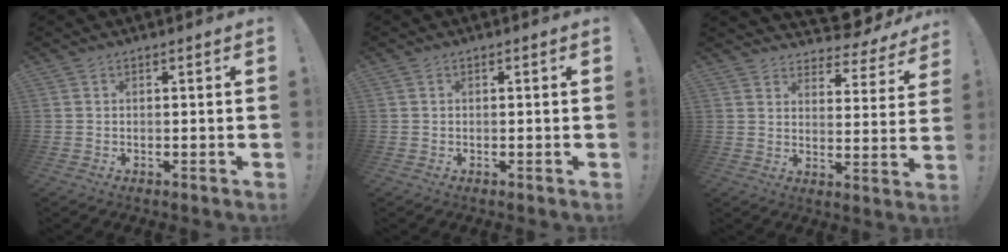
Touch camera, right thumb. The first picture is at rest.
{"total": 0.0}
{"total": 6.4, "force": [6.0, 1.4, 1.5], "torque": [-0.010, -0.069, 0.103]}